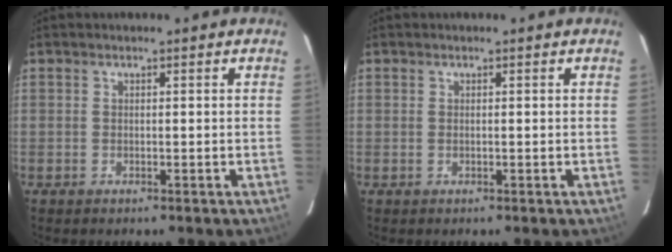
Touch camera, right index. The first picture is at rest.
{"total": 0.0}